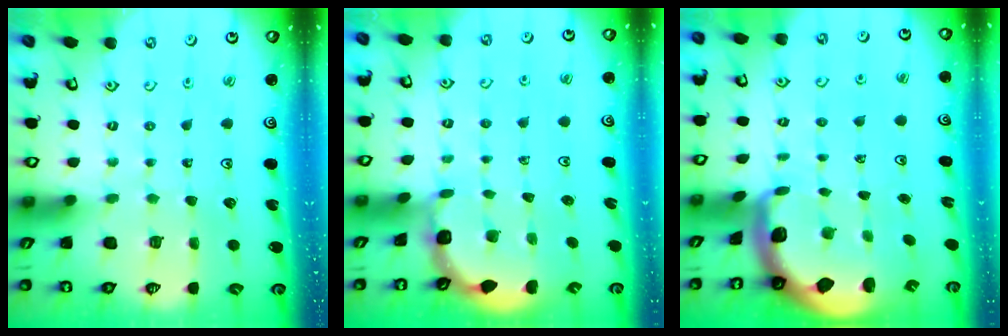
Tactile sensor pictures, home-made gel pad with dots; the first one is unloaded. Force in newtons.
{"total": 1.7, "press": 1.7, "slide": 0.1}
{"total": 1.9, "press": 1.9, "slide": 0.4}